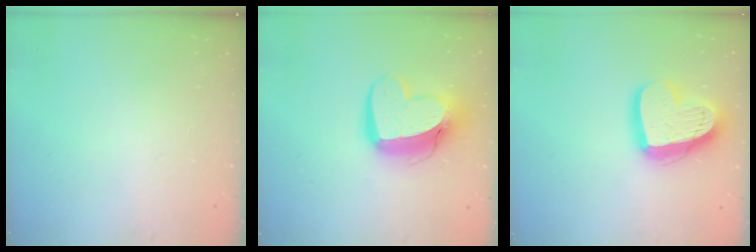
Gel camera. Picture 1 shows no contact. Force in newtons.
{"total": 15.5, "press": 15.5, "slide": 1.2}
{"total": 18.4, "press": 18.3, "slide": 1.6}